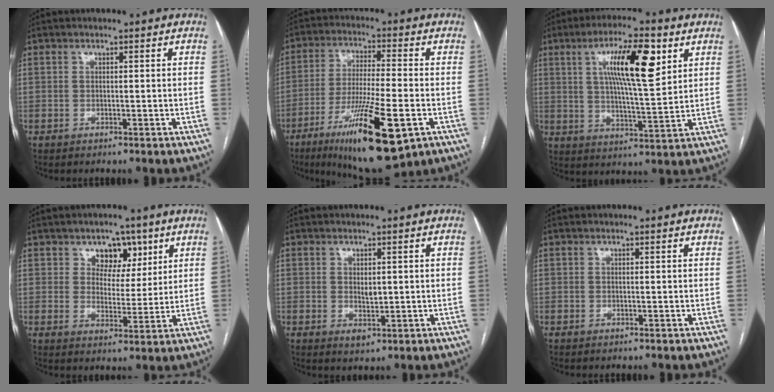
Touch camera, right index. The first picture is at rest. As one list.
[{"total": 17.5, "force": [-7.8, 2.8, 15.4], "torque": [-0.262, -0.032, -0.121]}, {"total": 12.7, "force": [4.9, 2.1, 11.5], "torque": [-0.200, 0.008, 0.082]}, {"total": 6.2, "force": [3.3, 4.4, 2.9], "torque": [-0.033, 0.010, 0.051]}, {"total": 2.4, "force": [0.1, 1.4, 2.0], "torque": [-0.033, -0.006, 0.008]}, {"total": 0.0}]